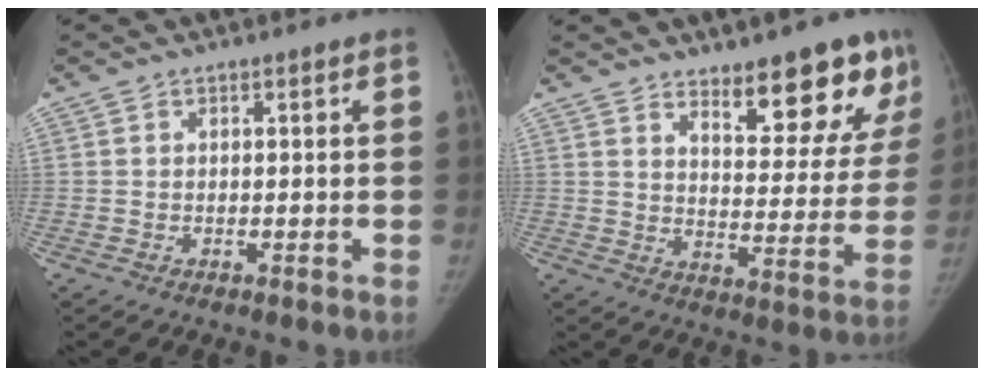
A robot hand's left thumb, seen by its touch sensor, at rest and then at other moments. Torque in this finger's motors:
{"motor_torque": [0.96, 1.04, -0.03, -0.16, 0.03]}